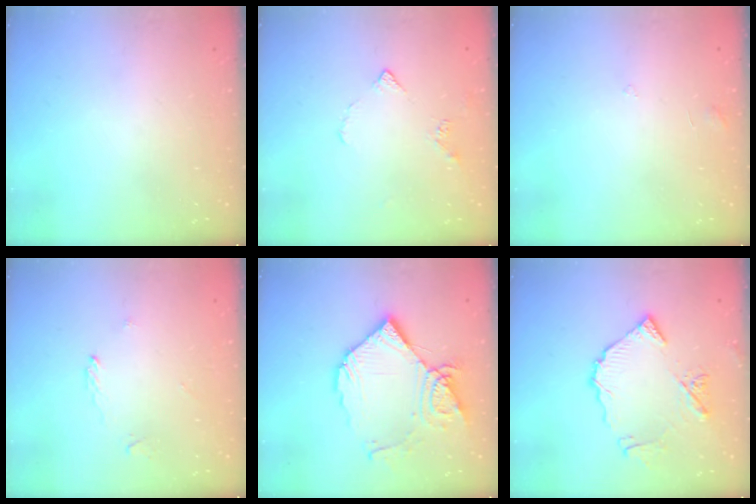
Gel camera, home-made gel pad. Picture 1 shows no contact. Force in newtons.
{"total": 3.4, "press": 3.4, "slide": 0.7}
{"total": 2.9, "press": 2.9, "slide": 0.2}
{"total": 2.0, "press": 2.0, "slide": 0.2}
{"total": 16.3, "press": 16.2, "slide": 2.1}
{"total": 13.5, "press": 13.4, "slide": 1.6}